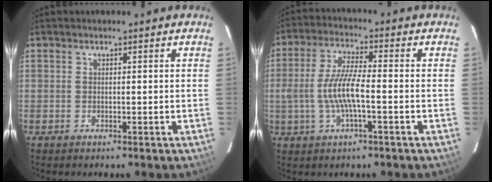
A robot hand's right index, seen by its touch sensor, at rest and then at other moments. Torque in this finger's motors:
{"motor_torque": [0.85, -0.51, 0.79, 0.20]}